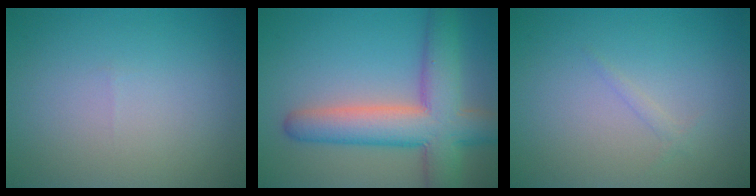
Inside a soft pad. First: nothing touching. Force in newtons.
{"total": 8.7, "press": 8.7, "slide": 0.3}
{"total": 0.6, "press": 0.6, "slide": 0.1}